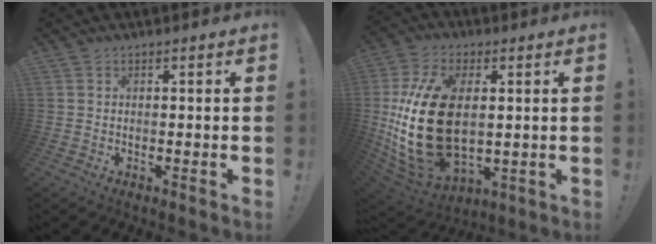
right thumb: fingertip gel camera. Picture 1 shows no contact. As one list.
[{"total": 25.6, "force": [1.3, 15.2, 20.5], "torque": [-0.405, -0.005, 0.037]}]